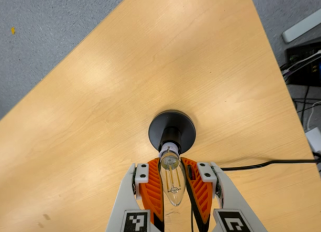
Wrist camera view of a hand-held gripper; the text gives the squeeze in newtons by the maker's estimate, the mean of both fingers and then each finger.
{"total": 16.2, "left": 15.2, "right": 17.1}